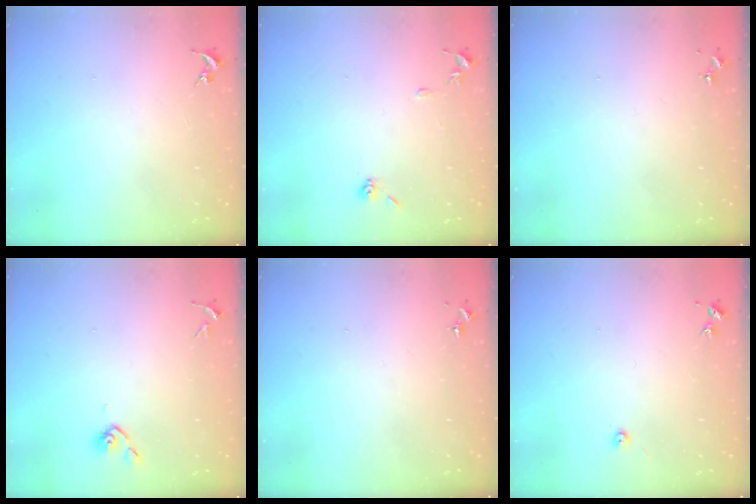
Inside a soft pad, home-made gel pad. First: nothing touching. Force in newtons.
{"total": 7.2, "press": 7.2, "slide": 0.8}
{"total": 0.0}
{"total": 4.3, "press": 4.1, "slide": 1.3}
{"total": 0.0}
{"total": 4.1, "press": 4.1, "slide": 0.4}